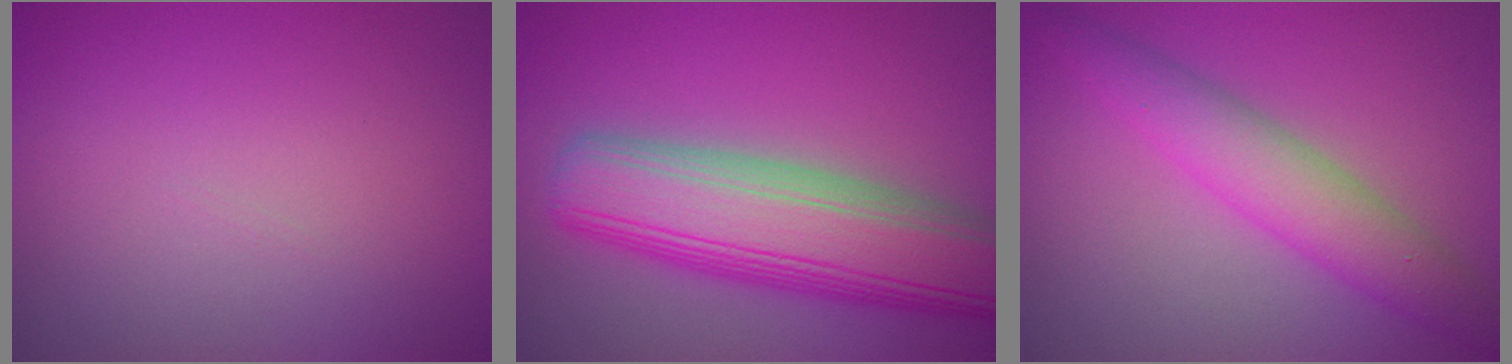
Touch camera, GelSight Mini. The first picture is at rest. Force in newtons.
{"total": 10.2, "press": 10.2, "slide": 0.5}
{"total": 4.5, "press": 4.5, "slide": 0.1}